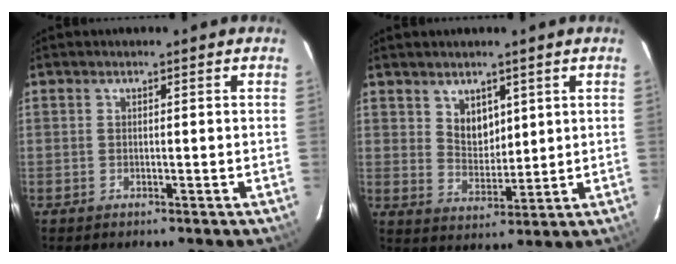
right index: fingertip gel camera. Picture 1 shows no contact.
{"total": 5.4, "force": [2.9, 3.7, 2.7], "torque": [-0.038, 0.000, 0.059]}